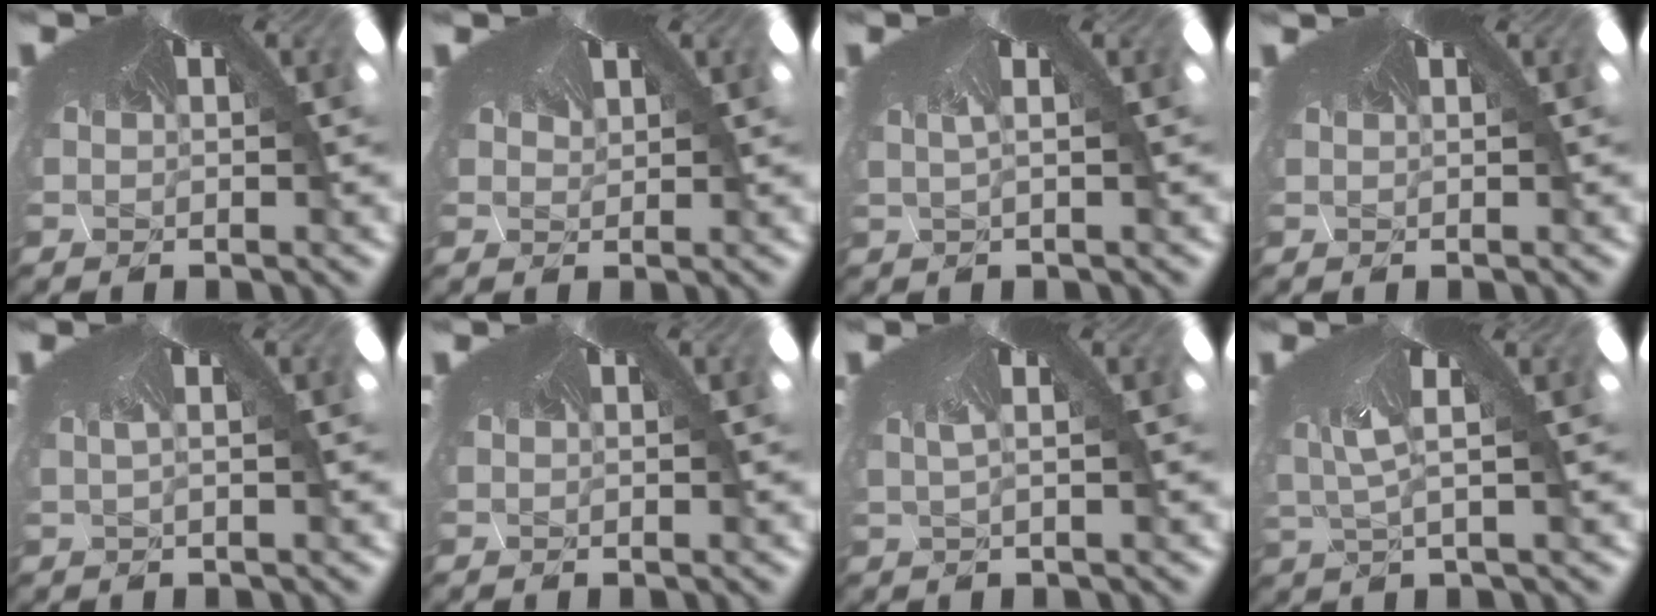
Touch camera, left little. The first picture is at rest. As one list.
[{"total": 1.1, "force": [0.7, 0.5, 0.7], "torque": [-0.012, 0.009, 0.014]}, {"total": 1.4, "force": [-1.1, -0.8, -0.1], "torque": [0.014, -0.013, -0.011]}, {"total": 0.6, "force": [0.0, 0.0, -0.6], "torque": [0.008, -0.002, 0.000]}, {"total": 1.1, "force": [-0.9, -0.7, 0.0], "torque": [0.014, -0.007, -0.009]}, {"total": 0.0}, {"total": 1.7, "force": [-1.4, -1.0, -0.1], "torque": [0.013, -0.016, -0.012]}, {"total": 2.8, "force": [-2.5, -1.3, -0.4], "torque": [-0.021, -0.036, -0.013]}]